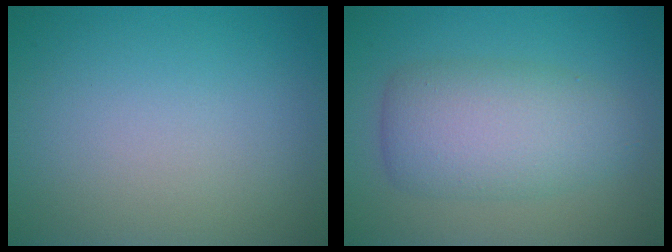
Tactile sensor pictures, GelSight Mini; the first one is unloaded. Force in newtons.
{"total": 5.8, "press": 5.8, "slide": 0.0}